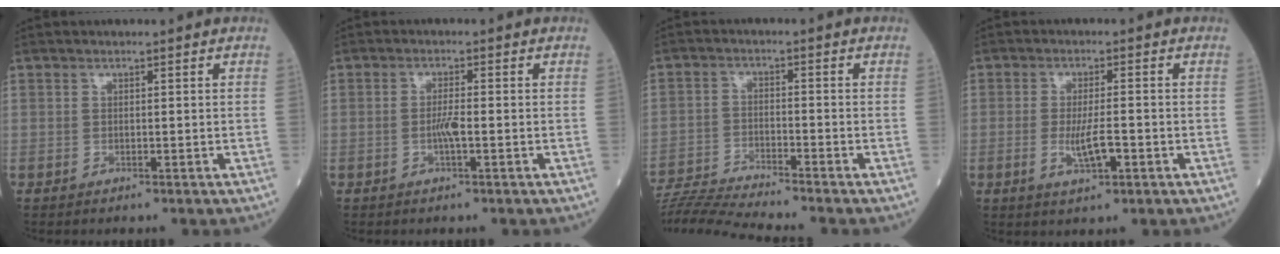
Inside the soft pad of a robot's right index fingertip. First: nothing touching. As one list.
[{"total": 2.4, "force": [-0.6, 0.1, 2.3], "torque": [-0.046, -0.001, -0.013]}, {"total": 9.4, "force": [-8.9, -2.2, 2.4], "torque": [-0.040, -0.015, -0.162]}, {"total": 4.7, "force": [-1.3, 0.8, 4.4], "torque": [-0.086, -0.005, -0.020]}]